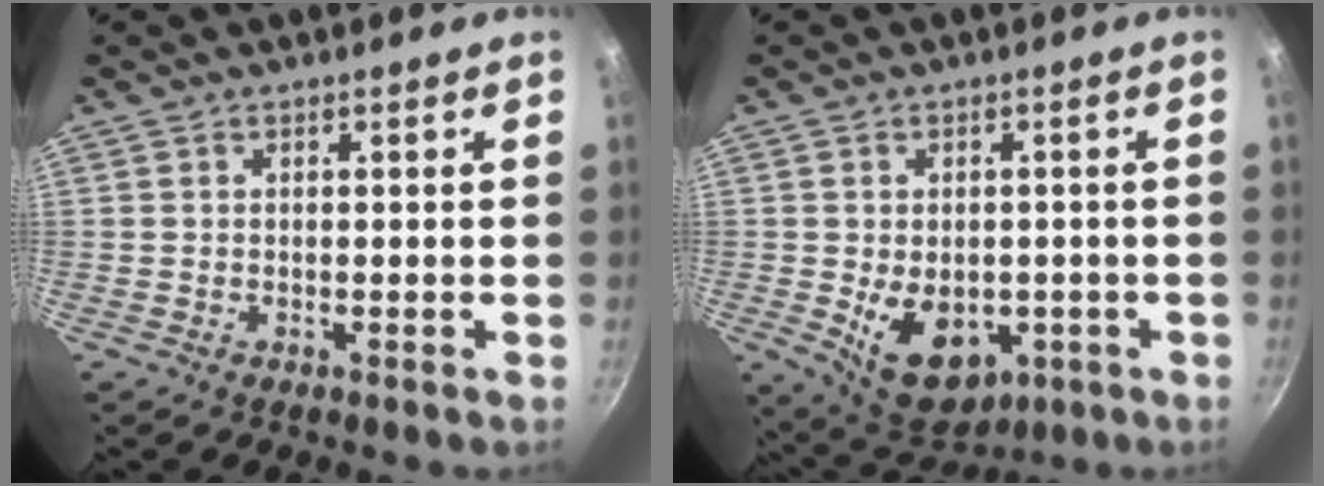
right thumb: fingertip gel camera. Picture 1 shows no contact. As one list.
[{"total": 11.8, "force": [-2.6, 8.2, 8.1], "torque": [-0.087, -0.006, -0.015]}]